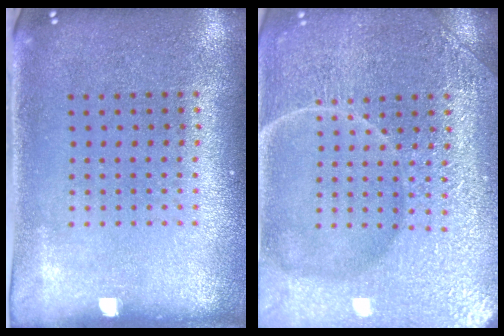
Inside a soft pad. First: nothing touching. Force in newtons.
{"total": 7.5, "press": 7.4, "slide": 1.0}